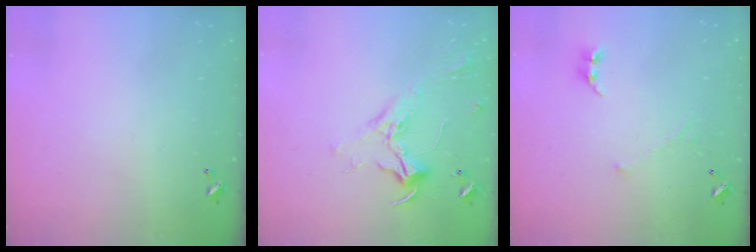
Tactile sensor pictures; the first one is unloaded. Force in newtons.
{"total": 2.5, "press": 2.3, "slide": 0.8}
{"total": 0.7, "press": 0.4, "slide": 0.5}